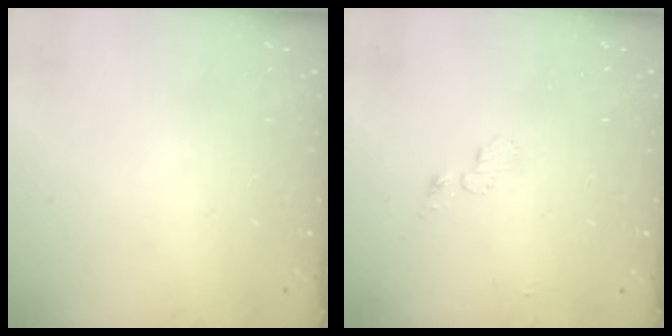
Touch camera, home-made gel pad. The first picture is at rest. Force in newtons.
{"total": 3.7, "press": 3.7, "slide": 0.3}